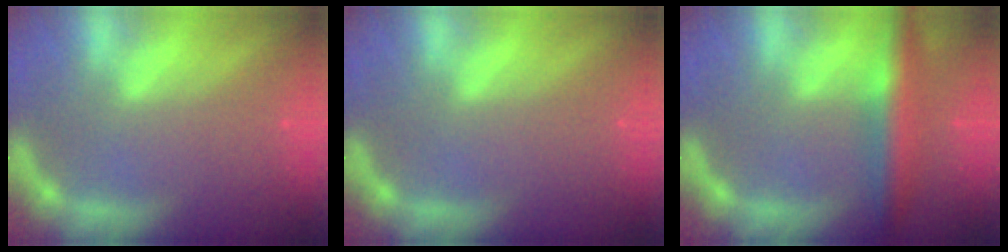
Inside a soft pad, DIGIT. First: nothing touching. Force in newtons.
{"total": 0.0}
{"total": 6.0}